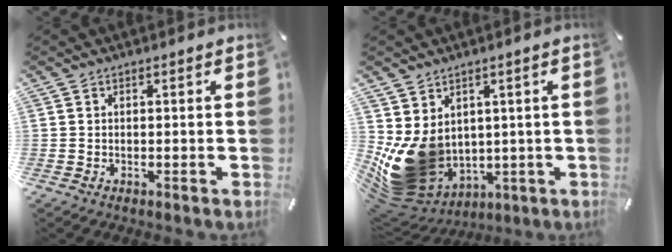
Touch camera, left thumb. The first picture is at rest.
{"total": 15.2, "force": [0.3, 13.0, 7.9], "torque": [-0.155, -0.028, 0.019]}